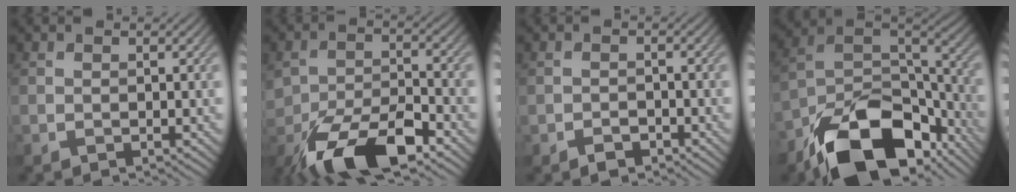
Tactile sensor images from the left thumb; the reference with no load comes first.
{"total": 11.4, "force": [-7.1, 4.7, 7.5], "torque": [-0.146, -0.015, -0.126]}
{"total": 1.8, "force": [-1.3, 0.9, 0.8], "torque": [-0.010, 0.000, -0.025]}
{"total": 17.8, "force": [-11.7, 8.8, 10.2], "torque": [-0.208, -0.036, -0.198]}